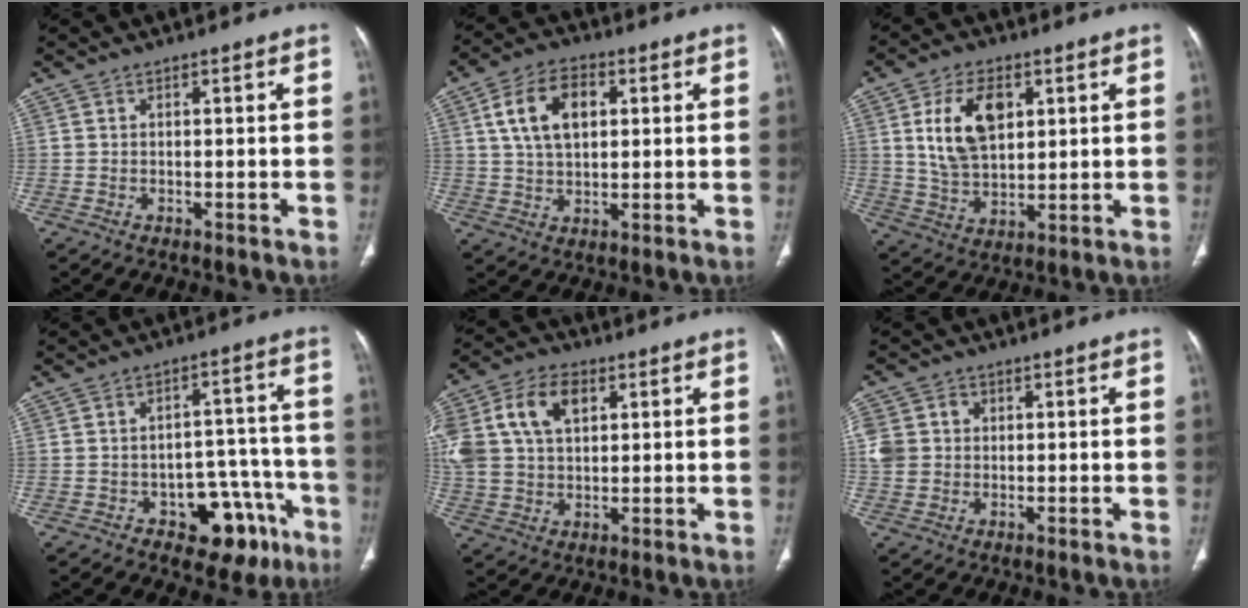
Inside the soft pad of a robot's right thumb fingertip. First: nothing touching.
{"total": 10.9, "force": [3.0, 6.7, 8.0], "torque": [-0.132, 0.006, 0.053]}
{"total": 12.6, "force": [3.8, 7.8, 9.2], "torque": [-0.148, -0.012, 0.079]}
{"total": 12.5, "force": [-6.3, 7.6, 7.6], "torque": [-0.050, 0.052, -0.075]}
{"total": 17.2, "force": [5.5, 11.6, 11.4], "torque": [-0.252, 0.018, 0.102]}
{"total": 7.3, "force": [1.2, 6.5, 3.1], "torque": [-0.062, 0.013, 0.029]}